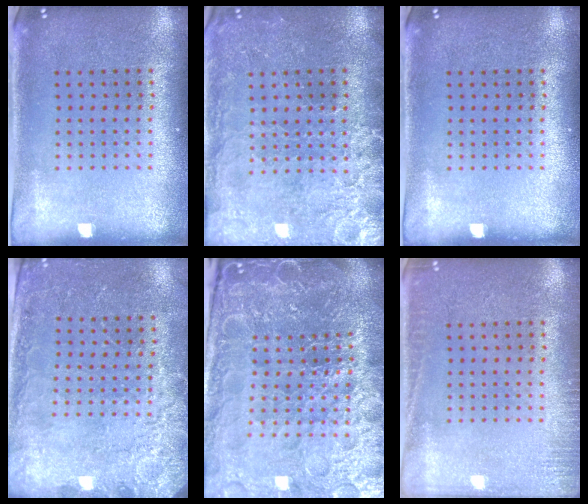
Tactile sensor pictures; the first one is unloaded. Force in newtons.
{"total": 3.3, "press": 3.2, "slide": 1.0}
{"total": 0.0}
{"total": 2.5, "press": 2.4, "slide": 0.9}
{"total": 6.7, "press": 6.0, "slide": 3.1}
{"total": 1.9, "press": 1.9, "slide": 0.4}